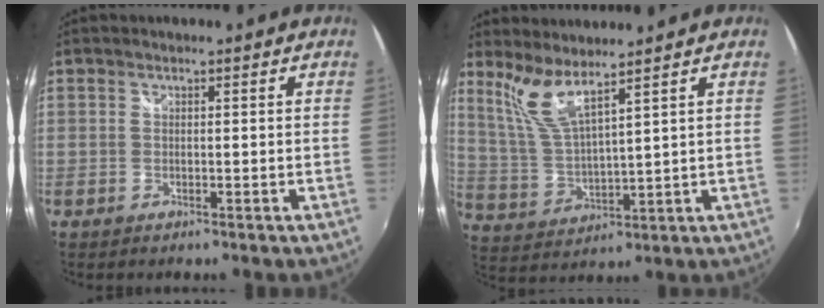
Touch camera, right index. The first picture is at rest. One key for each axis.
{"total": 7.5, "fx": 5.7, "fy": 0.5, "fz": 4.8, "tx": -0.098, "ty": -0.009, "tz": 0.128}